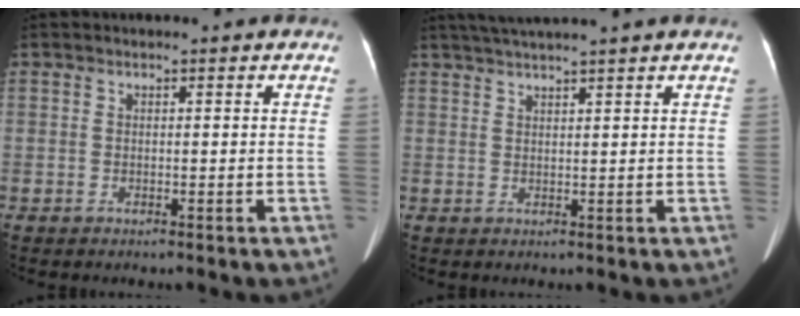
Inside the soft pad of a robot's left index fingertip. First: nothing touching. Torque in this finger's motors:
{"motor_torque": [0.45, -0.76, 0.05, 0.11]}